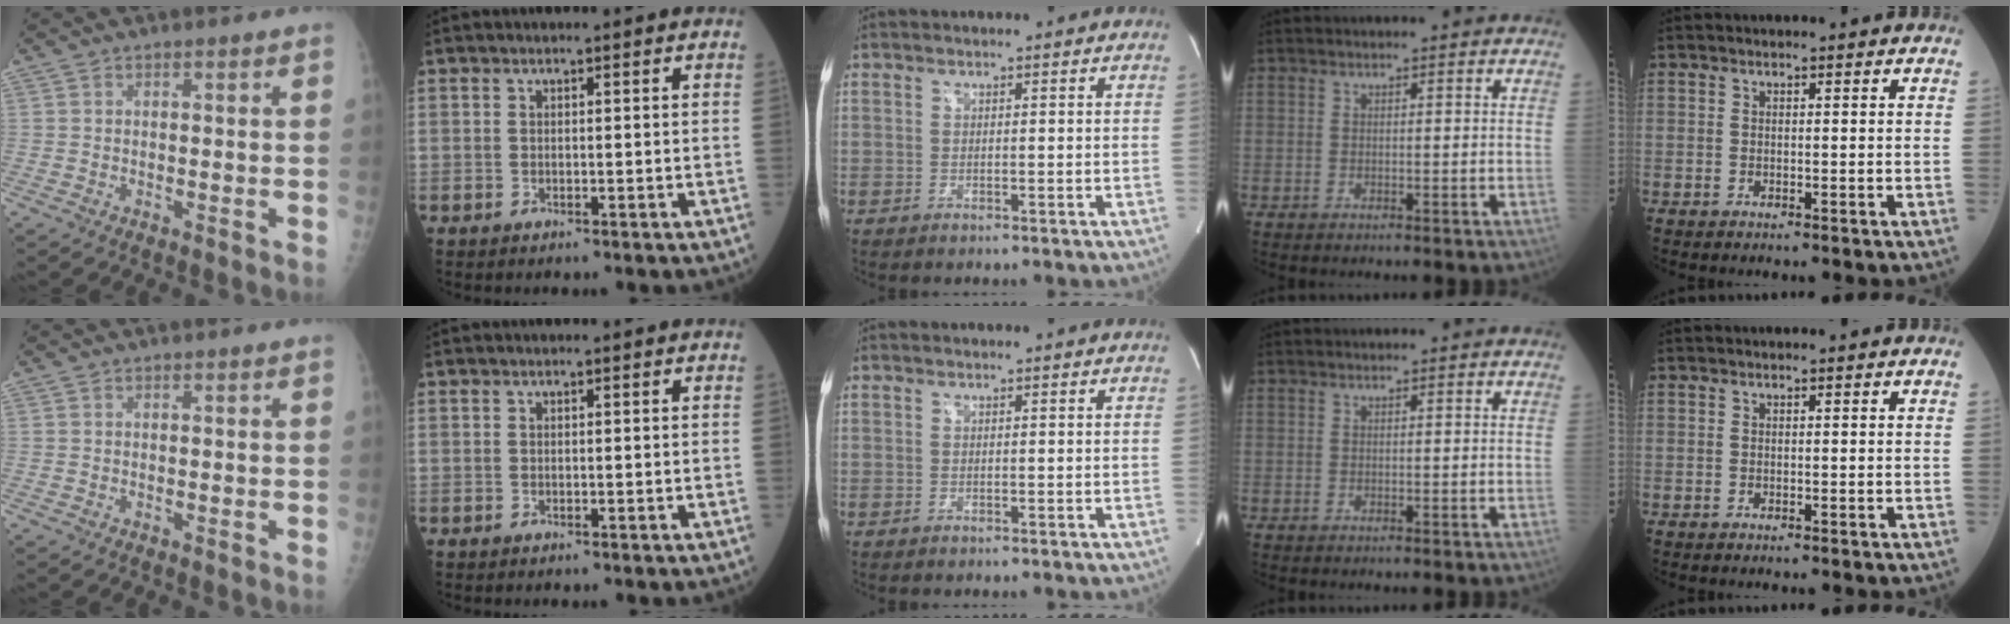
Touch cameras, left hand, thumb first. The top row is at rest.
{}